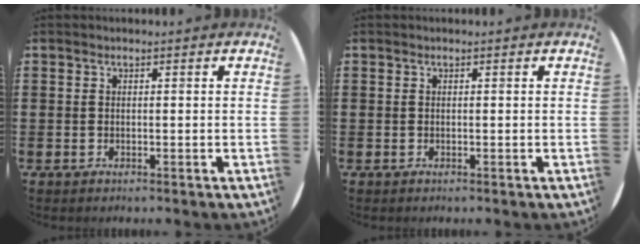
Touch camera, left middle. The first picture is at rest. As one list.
[{"total": 0.0}]